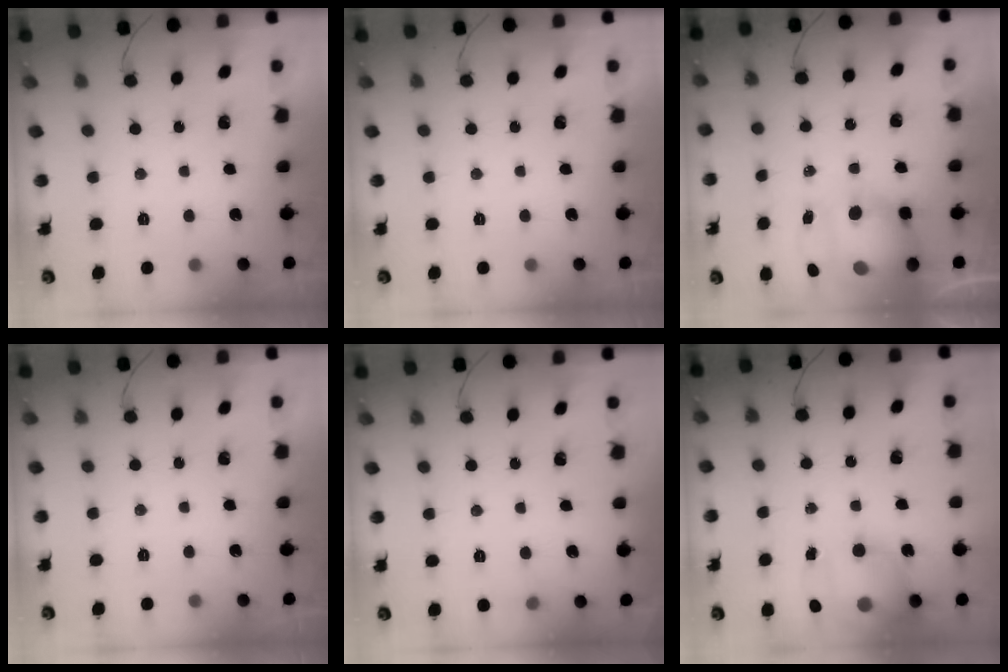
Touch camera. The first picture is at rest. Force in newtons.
{"total": 0.0}
{"total": 14.3, "press": 13.9, "slide": 3.2}
{"total": 0.0}
{"total": 4.0, "press": 3.8, "slide": 1.2}
{"total": 15.3, "press": 14.8, "slide": 3.9}